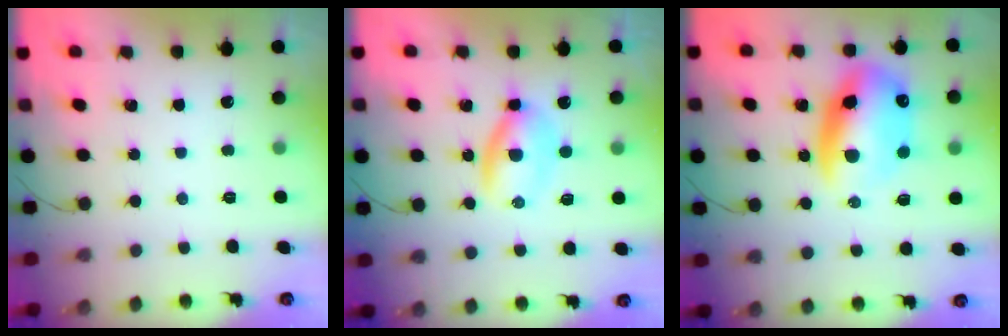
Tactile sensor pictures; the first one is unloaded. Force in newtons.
{"total": 4.5, "press": 4.4, "slide": 1.0}
{"total": 16.4, "press": 15.8, "slide": 4.4}